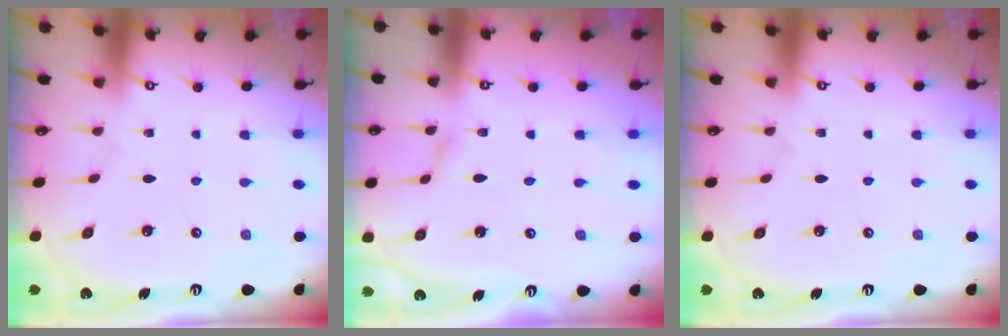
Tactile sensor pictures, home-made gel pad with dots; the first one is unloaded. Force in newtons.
{"total": 2.3, "press": 2.3, "slide": 0.1}
{"total": 0.0}